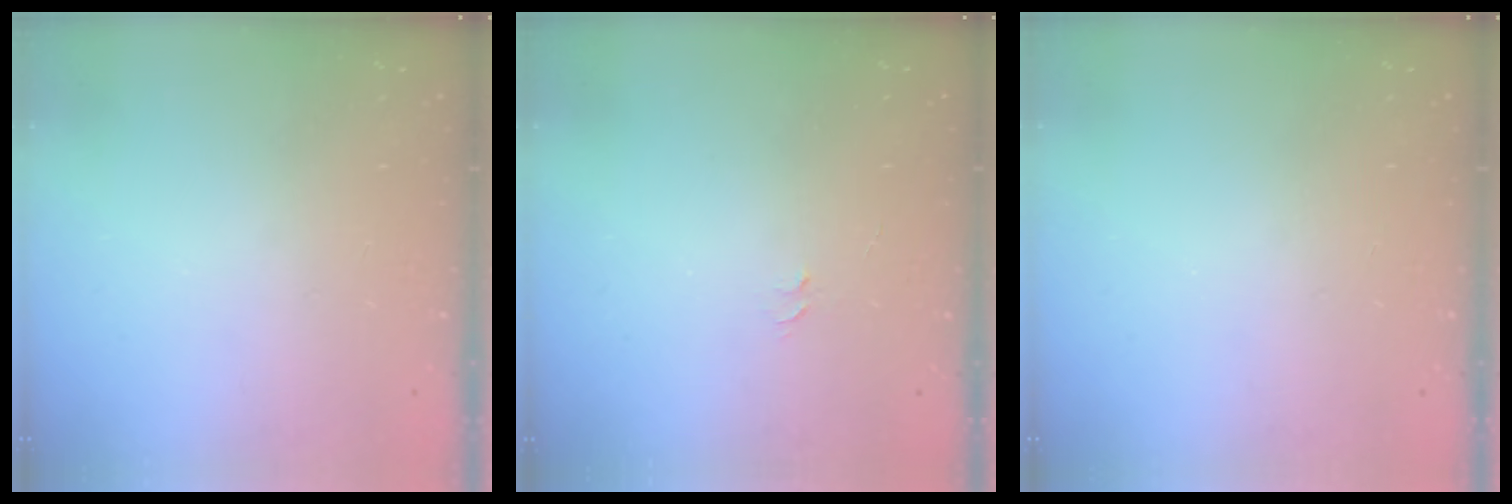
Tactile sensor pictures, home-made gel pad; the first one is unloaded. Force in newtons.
{"total": 3.5, "press": 3.5, "slide": 0.3}
{"total": 0.0}